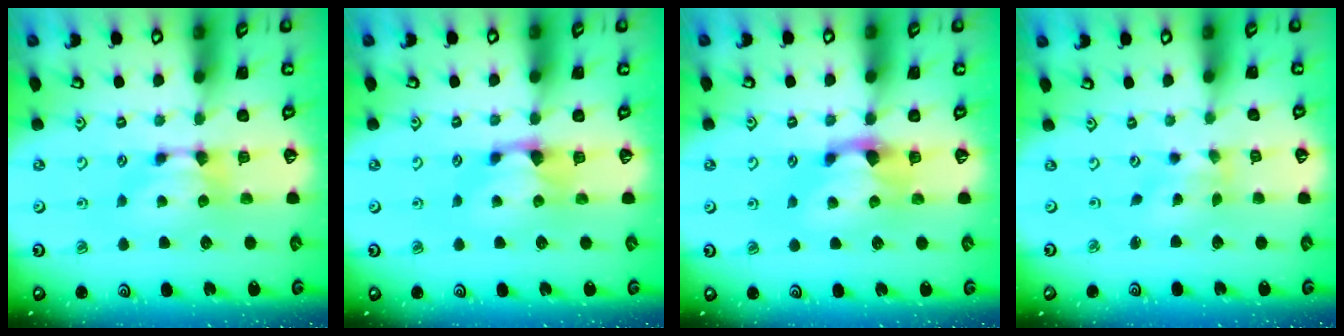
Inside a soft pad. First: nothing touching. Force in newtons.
{"total": 0.6, "press": 0.2, "slide": 0.5}
{"total": 1.6, "press": 1.2, "slide": 1.1}
{"total": 1.7, "press": 1.3, "slide": 1.0}